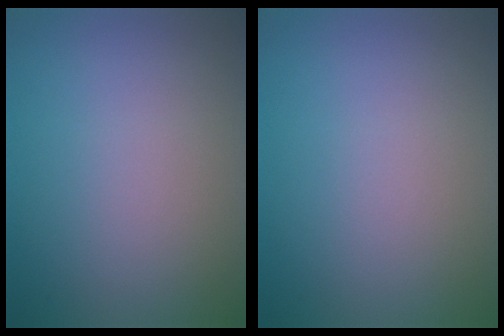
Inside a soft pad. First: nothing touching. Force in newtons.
{"total": 0.0}